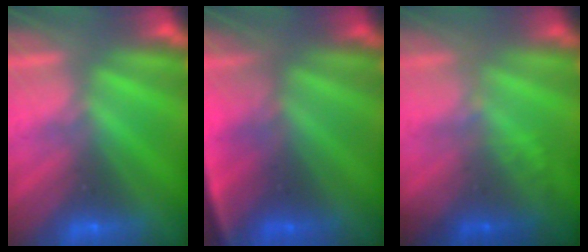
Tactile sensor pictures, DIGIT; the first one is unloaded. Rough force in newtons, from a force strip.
{"total": 4.2}
{"total": 1.9}